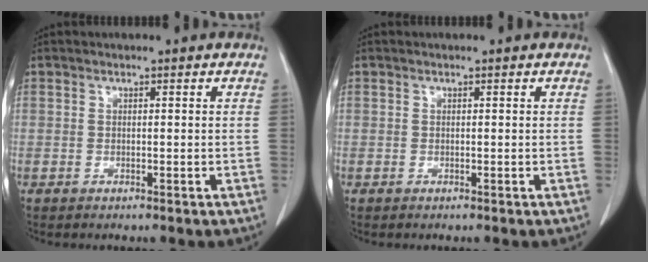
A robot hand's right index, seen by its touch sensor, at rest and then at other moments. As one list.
[{"total": 0.0}]